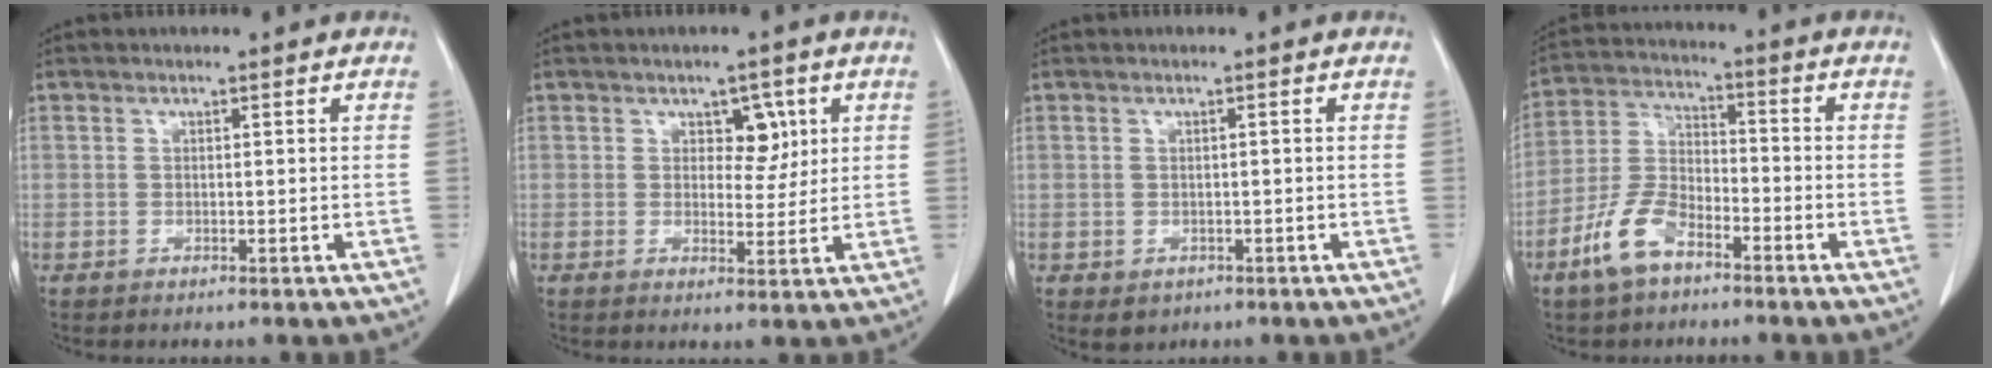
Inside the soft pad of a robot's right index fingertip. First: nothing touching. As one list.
[{"total": 3.9, "force": [1.6, 2.4, 2.6], "torque": [-0.027, 0.003, 0.023]}, {"total": 1.8, "force": [-0.8, 1.5, 0.7], "torque": [-0.008, 0.000, 0.000]}, {"total": 8.8, "force": [-5.5, 4.0, 5.6], "torque": [-0.133, 0.005, -0.112]}]